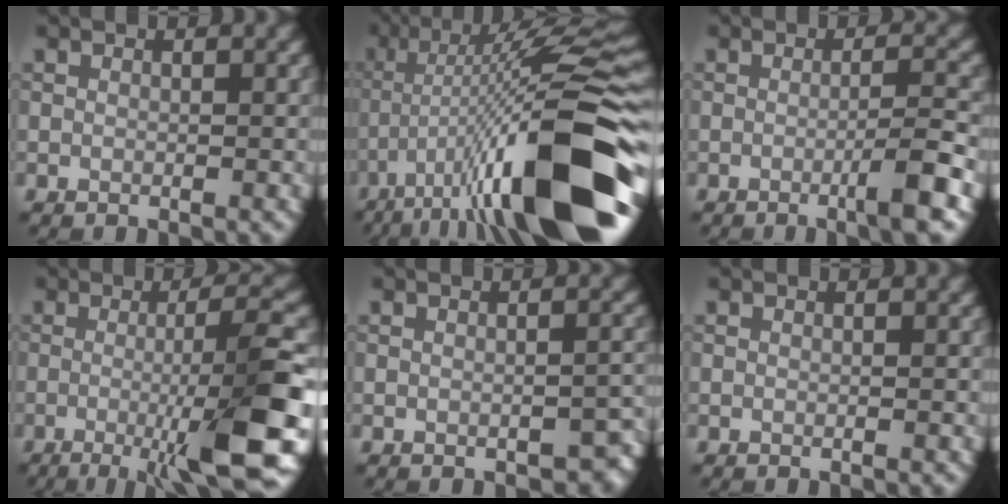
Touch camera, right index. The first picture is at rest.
{"total": 16.1, "force": [-6.8, 3.3, 14.3], "torque": [-0.232, 0.014, -0.108]}
{"total": 3.8, "force": [-1.5, 0.4, 3.5], "torque": [-0.047, 0.009, -0.034]}
{"total": 10.5, "force": [-2.6, 1.3, 10.1], "torque": [-0.137, 0.006, -0.047]}
{"total": 2.7, "force": [-1.3, 1.2, 1.9], "torque": [-0.022, 0.002, -0.012]}
{"total": 0.0}